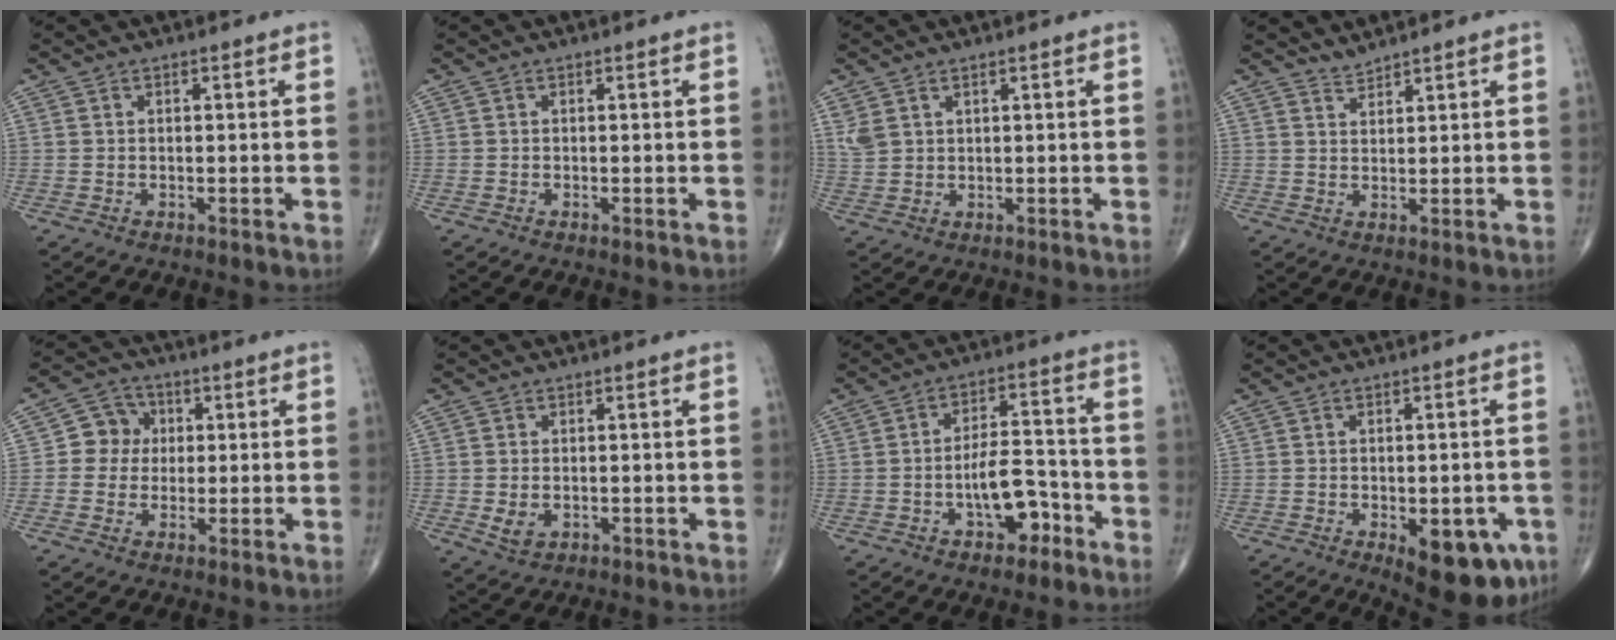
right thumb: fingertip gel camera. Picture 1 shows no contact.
{"total": 0.0}
{"total": 2.7, "force": [1.6, 1.6, 1.5], "torque": [-0.031, -0.003, 0.043]}
{"total": 2.0, "force": [2.0, -0.1, -0.1], "torque": [0.005, -0.012, 0.039]}
{"total": 6.2, "force": [0.4, 5.8, 2.2], "torque": [-0.002, 0.010, -0.004]}
{"total": 3.0, "force": [-0.5, 2.1, 2.2], "torque": [-0.040, -0.004, -0.002]}
{"total": 8.7, "force": [-3.8, 4.4, 6.5], "torque": [-0.084, 0.041, -0.061]}
{"total": 12.8, "force": [-5.2, 5.9, 10.1], "torque": [-0.107, 0.005, -0.057]}